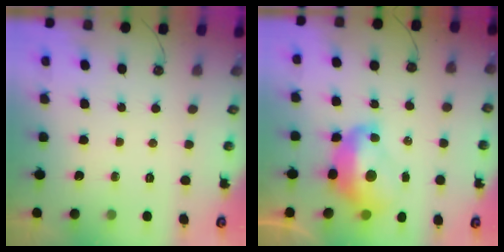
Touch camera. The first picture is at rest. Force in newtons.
{"total": 5.0, "press": 4.9, "slide": 1.0}